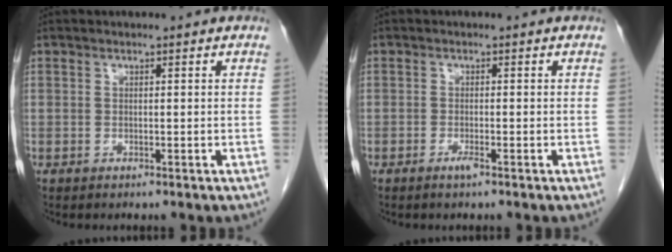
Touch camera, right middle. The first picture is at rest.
{"total": 1.3, "force": [-0.9, 0.0, 1.0], "torque": [-0.021, -0.001, -0.016]}